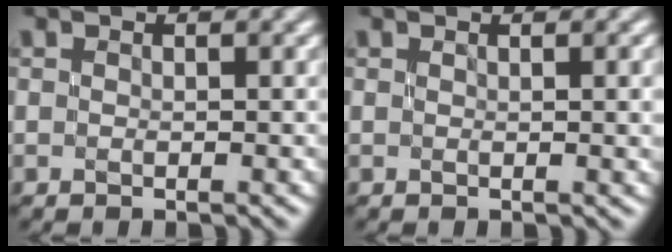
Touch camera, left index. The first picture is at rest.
{"total": 1.8, "force": [0.0, 0.5, 1.7], "torque": [-0.021, -0.001, 0.001]}